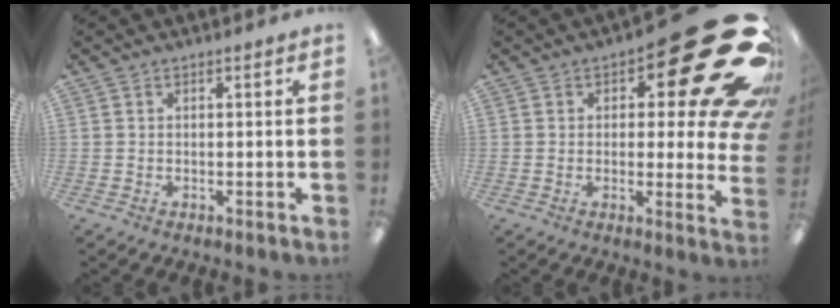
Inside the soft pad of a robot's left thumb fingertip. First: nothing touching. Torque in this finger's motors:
{"motor_torque": [2.10, 2.92, 1.92, -0.85, 0.04]}